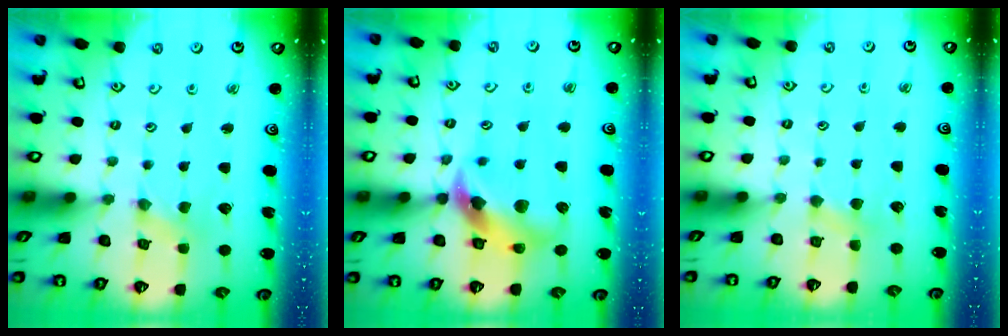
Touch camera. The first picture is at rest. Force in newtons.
{"total": 11.6, "press": 11.5, "slide": 1.7}
{"total": 2.5, "press": 2.5, "slide": 0.4}